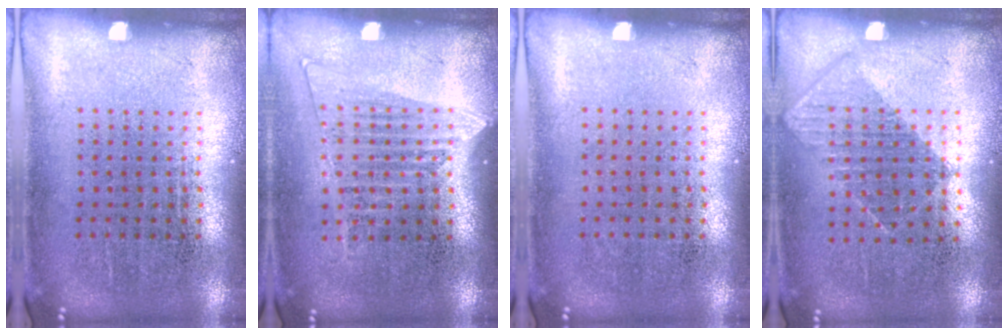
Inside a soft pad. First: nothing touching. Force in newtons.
{"total": 1.4, "press": 1.3, "slide": 0.6}
{"total": 0.0}
{"total": 0.8, "press": 0.8, "slide": 0.3}